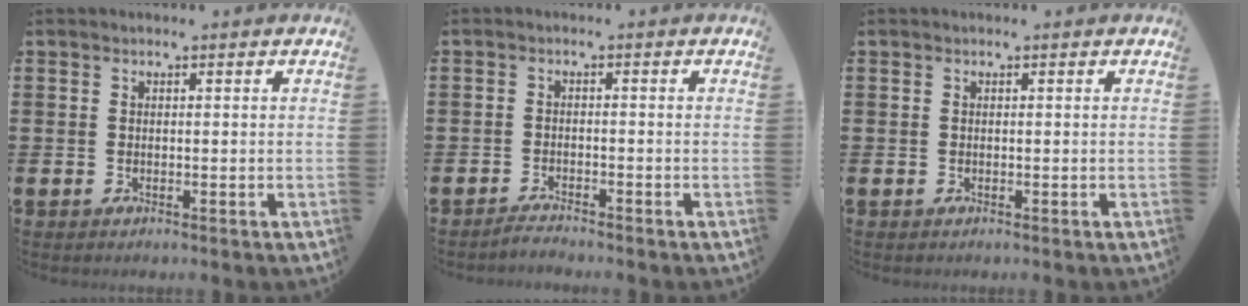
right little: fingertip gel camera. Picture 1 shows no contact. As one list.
[{"total": 1.5, "force": [-1.5, -0.1, 0.2], "torque": [-0.006, 0.001, -0.029]}, {"total": 0.0}]